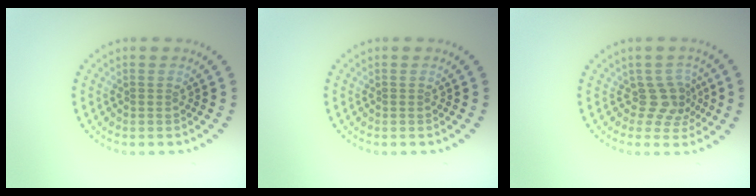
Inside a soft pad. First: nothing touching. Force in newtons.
{"total": 0.0}
{"total": 2.8, "press": 2.1, "slide": 1.8}